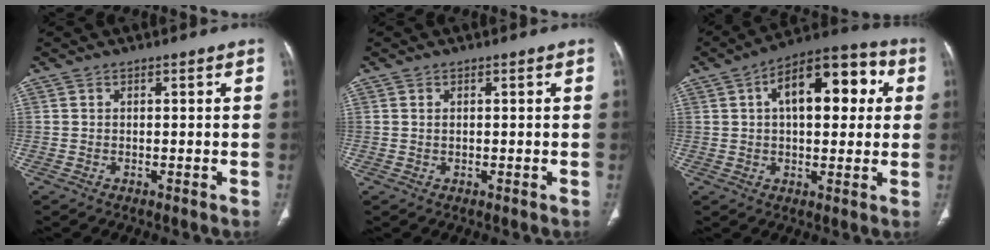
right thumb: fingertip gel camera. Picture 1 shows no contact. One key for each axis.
{"total": 0.6, "fx": 0.2, "fy": 0.3, "fz": 0.5, "tx": -0.012, "ty": 0.002, "tz": 0.007}
{"total": 16.7, "fx": 4.3, "fy": 8.5, "fz": 13.7, "tx": -0.165, "ty": 0.028, "tz": 0.056}